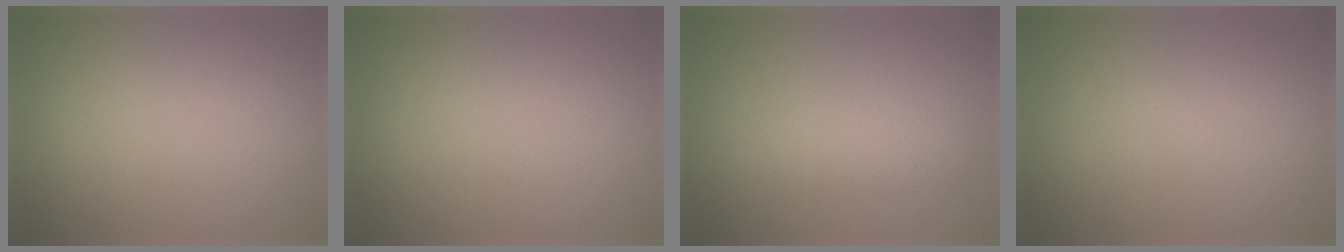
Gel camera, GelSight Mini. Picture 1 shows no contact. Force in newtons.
{"total": 0.0}
{"total": 2.4, "press": 2.4, "slide": 0.0}
{"total": 0.0}